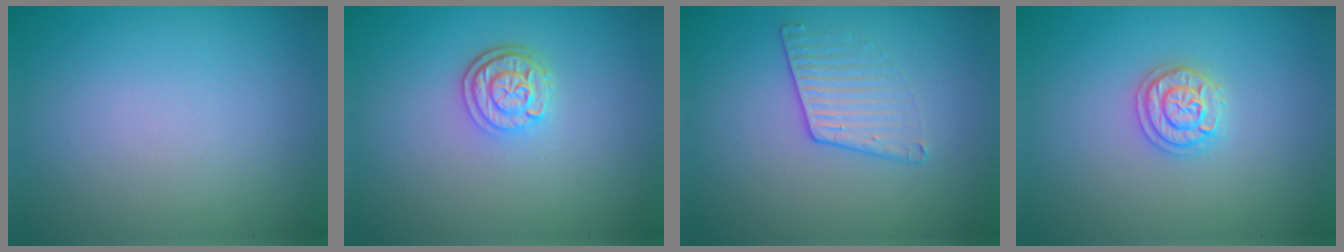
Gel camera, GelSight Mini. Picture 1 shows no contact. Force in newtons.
{"total": 2.8, "press": 2.3, "slide": 1.6}
{"total": 2.0, "press": 1.5, "slide": 1.3}
{"total": 2.0, "press": 2.0, "slide": 0.3}